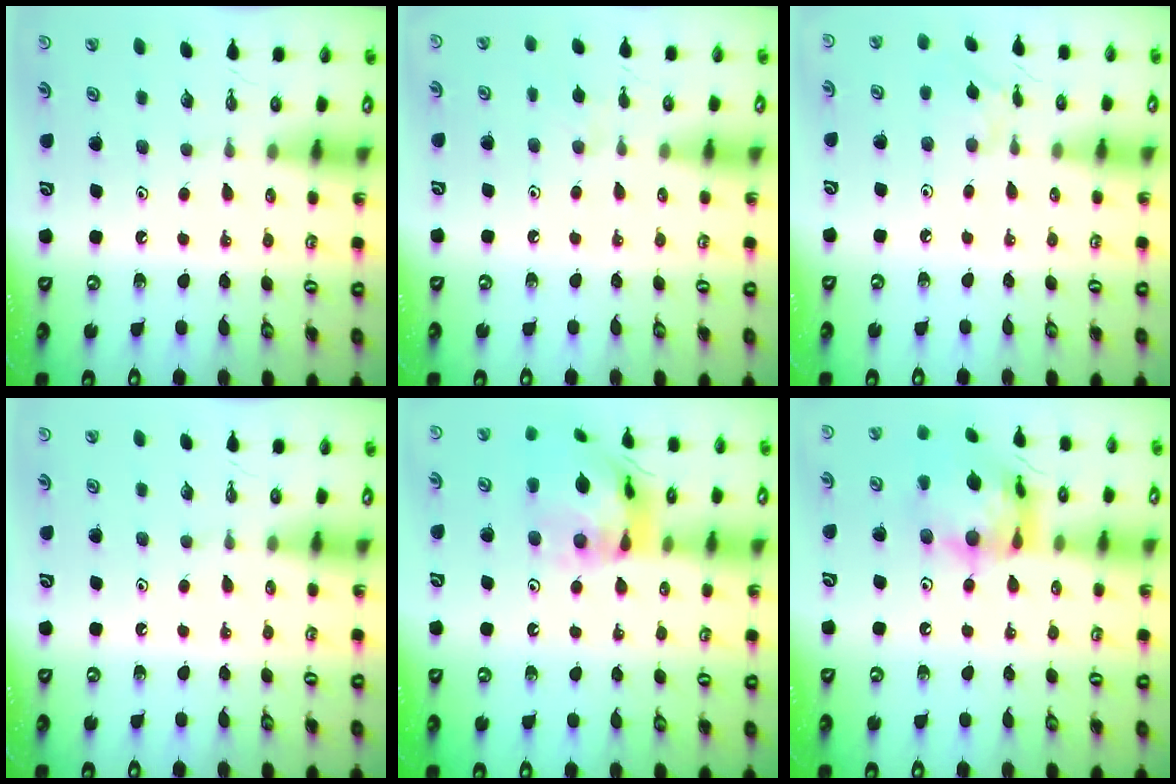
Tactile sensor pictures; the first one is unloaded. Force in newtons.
{"total": 4.8, "press": 4.7, "slide": 0.8}
{"total": 4.5, "press": 4.5, "slide": 0.4}
{"total": 0.0}
{"total": 16.2, "press": 16.1, "slide": 1.9}
{"total": 16.6, "press": 16.6, "slide": 1.5}